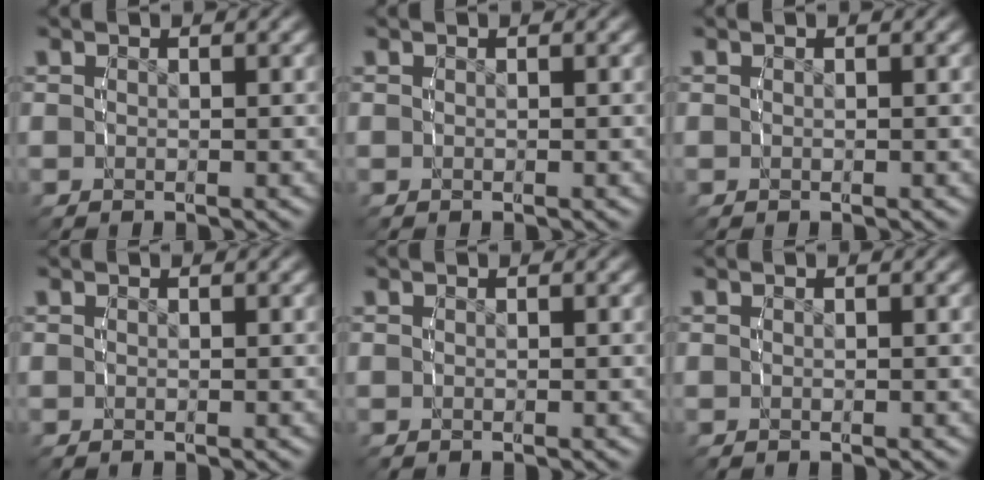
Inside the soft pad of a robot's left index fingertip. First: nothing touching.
{"total": 0.0}
{"total": 0.0}
{"total": 0.0}
{"total": 0.0}
{"total": 0.0}